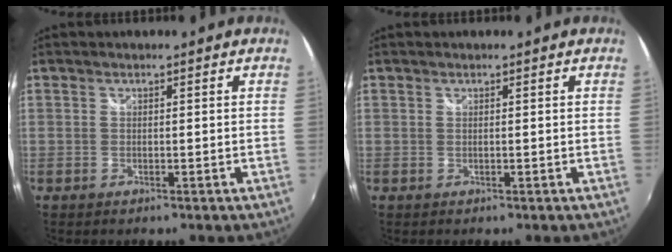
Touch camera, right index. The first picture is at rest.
{"total": 0.0}